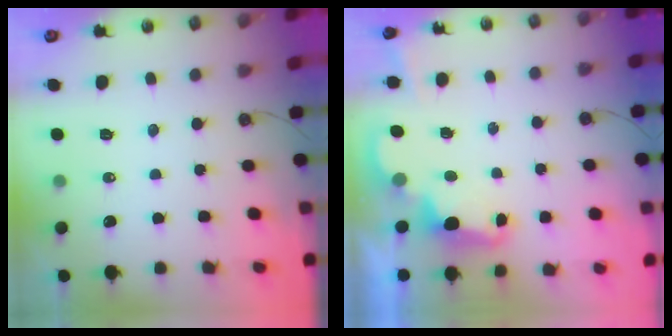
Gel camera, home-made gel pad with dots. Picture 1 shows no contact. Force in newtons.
{"total": 2.5, "press": 2.5, "slide": 0.6}